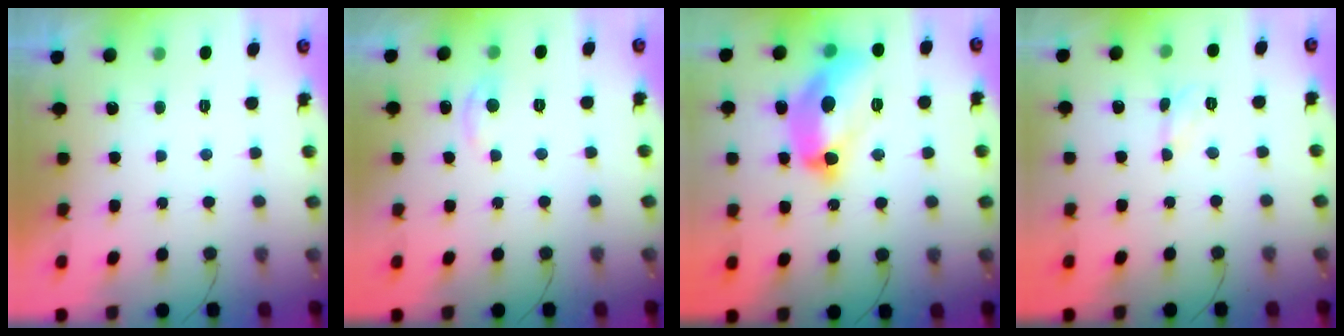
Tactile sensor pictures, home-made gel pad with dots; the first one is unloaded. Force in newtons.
{"total": 3.6, "press": 3.6, "slide": 0.5}
{"total": 16.1, "press": 16.1, "slide": 1.8}
{"total": 2.9, "press": 2.9, "slide": 0.4}